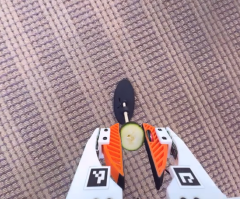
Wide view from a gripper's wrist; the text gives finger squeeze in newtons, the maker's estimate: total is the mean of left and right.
{"total": 8.9, "left": 9.0, "right": 8.8}